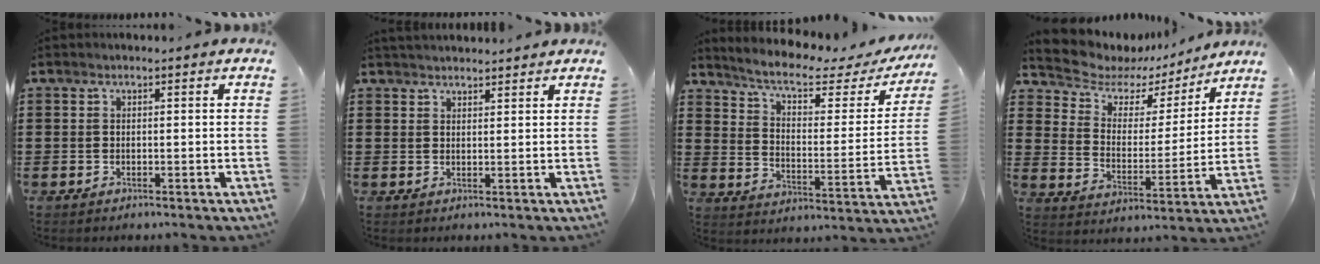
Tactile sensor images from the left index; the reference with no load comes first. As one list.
[{"total": 1.9, "force": [1.8, 0.3, -0.1], "torque": [-0.004, 0.001, 0.037]}, {"total": 5.8, "force": [4.3, 1.3, 3.7], "torque": [-0.092, -0.025, 0.067]}, {"total": 6.0, "force": [4.9, 3.4, 1.0], "torque": [-0.057, -0.029, 0.083]}]